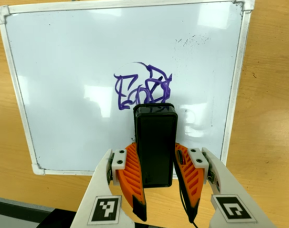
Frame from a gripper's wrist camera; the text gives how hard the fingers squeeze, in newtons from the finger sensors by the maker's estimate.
{"total": 8.1, "left": 7.0, "right": 9.2}